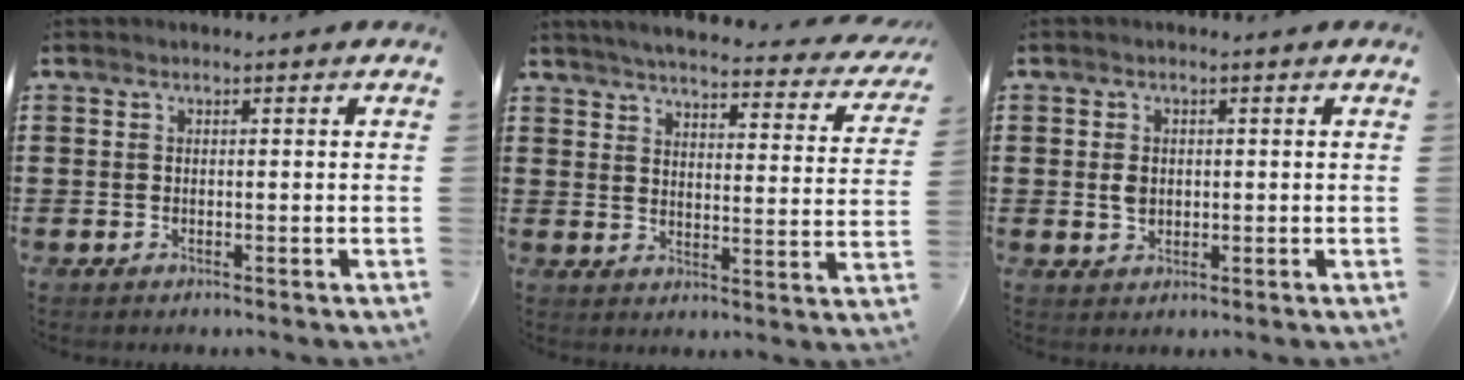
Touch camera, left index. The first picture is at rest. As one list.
[{"total": 4.5, "force": [4.1, -0.1, 1.8], "torque": [-0.057, -0.028, 0.067]}, {"total": 2.3, "force": [0.2, 1.7, 1.5], "torque": [-0.034, 0.006, 0.004]}]